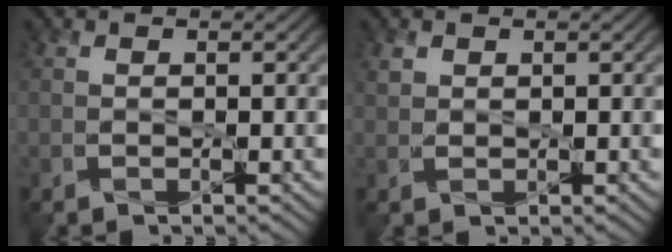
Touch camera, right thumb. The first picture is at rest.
{"total": 1.2, "force": [0.8, 0.9, 0.3], "torque": [-0.010, 0.000, 0.018]}